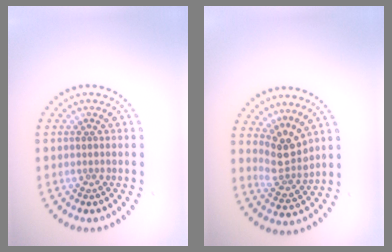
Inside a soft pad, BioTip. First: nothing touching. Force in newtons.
{"total": 3.0, "press": 2.4, "slide": 1.9}